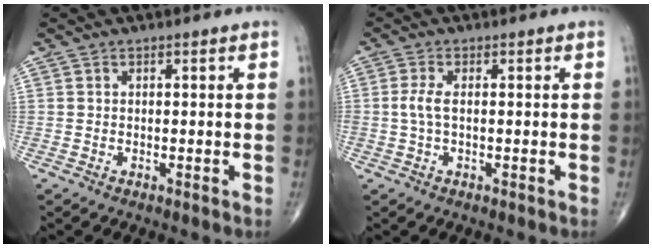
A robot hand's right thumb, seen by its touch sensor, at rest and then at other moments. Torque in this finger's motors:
{"motor_torque": [0.15, -0.05, 0.44, 0.11, 0.12]}